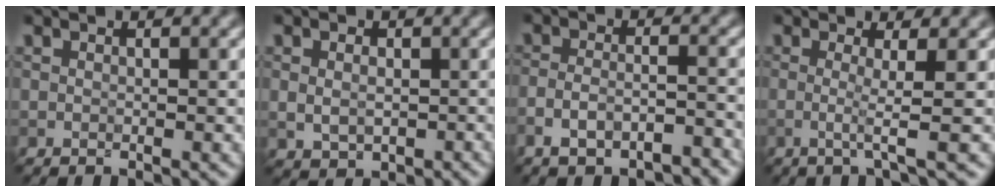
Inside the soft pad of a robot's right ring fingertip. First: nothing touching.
{"total": 3.8, "force": [0.1, 3.1, 2.1], "torque": [-0.023, 0.003, -0.001]}
{"total": 5.2, "force": [-4.2, 1.6, 2.7], "torque": [-0.053, -0.002, -0.074]}
{"total": 2.4, "force": [0.0, 0.3, 2.3], "torque": [-0.043, -0.007, -0.010]}